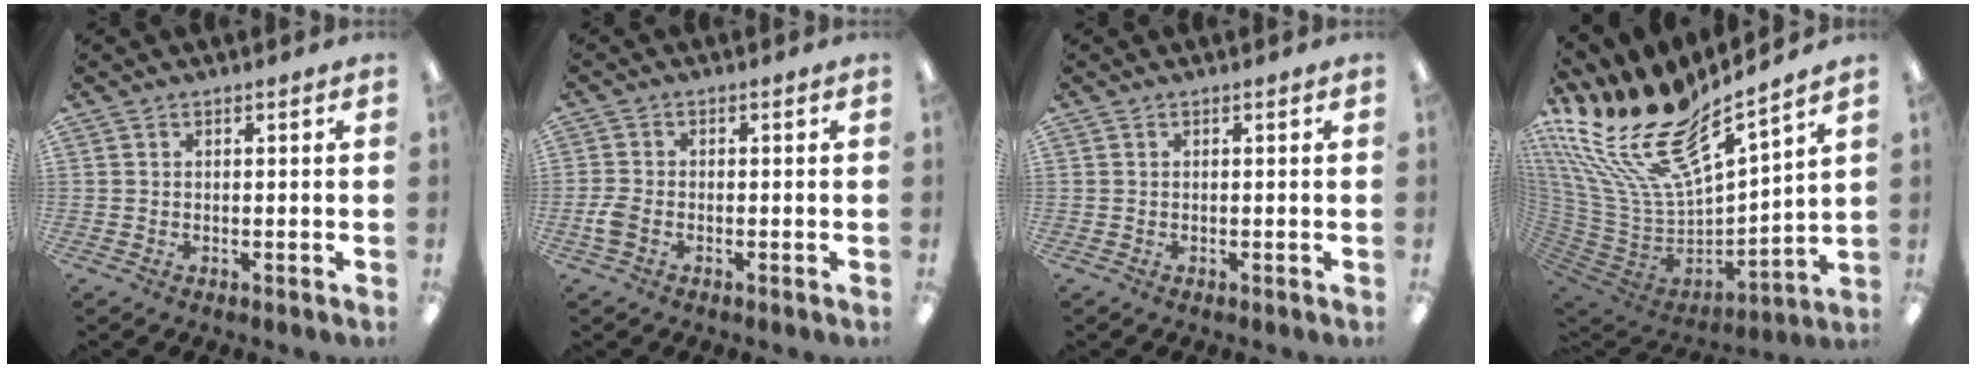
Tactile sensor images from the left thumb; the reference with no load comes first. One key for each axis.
{"total": 3.2, "fx": -1.2, "fy": 1.9, "fz": 2.3, "tx": -0.049, "ty": 0.003, "tz": -0.023}
{"total": 0.0}
{"total": 22.5, "fx": 16.6, "fy": 7.1, "fz": 13.4, "tx": -0.269, "ty": -0.132, "tz": 0.296}